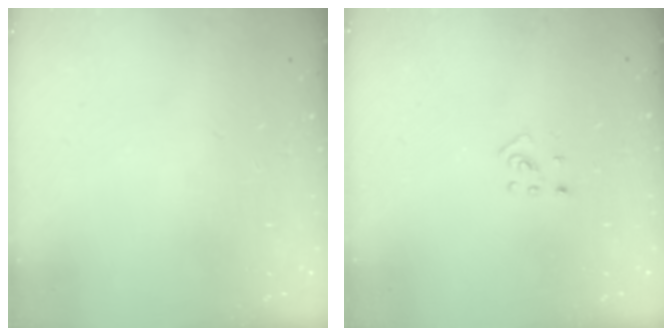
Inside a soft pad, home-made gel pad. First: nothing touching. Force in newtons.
{"total": 2.7, "press": 2.6, "slide": 0.6}